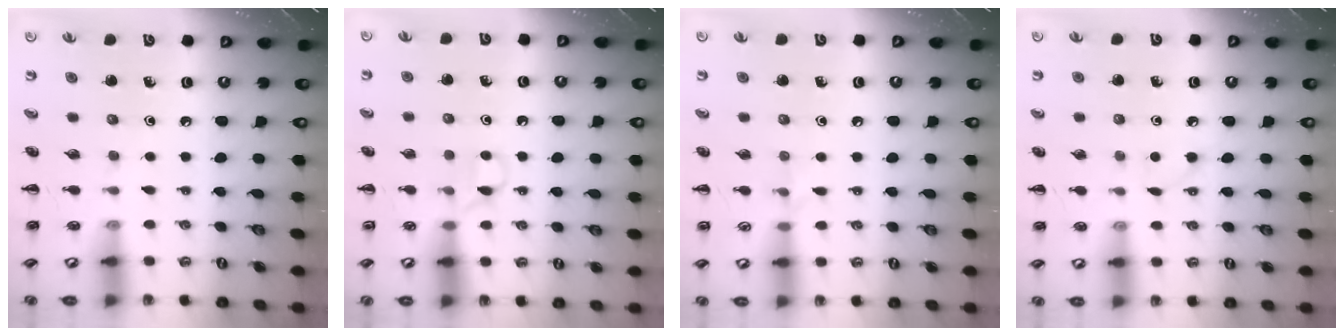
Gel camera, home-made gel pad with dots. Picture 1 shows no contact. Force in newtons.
{"total": 4.5, "press": 4.2, "slide": 1.5}
{"total": 4.1, "press": 3.8, "slide": 1.4}
{"total": 2.2, "press": 2.0, "slide": 0.8}